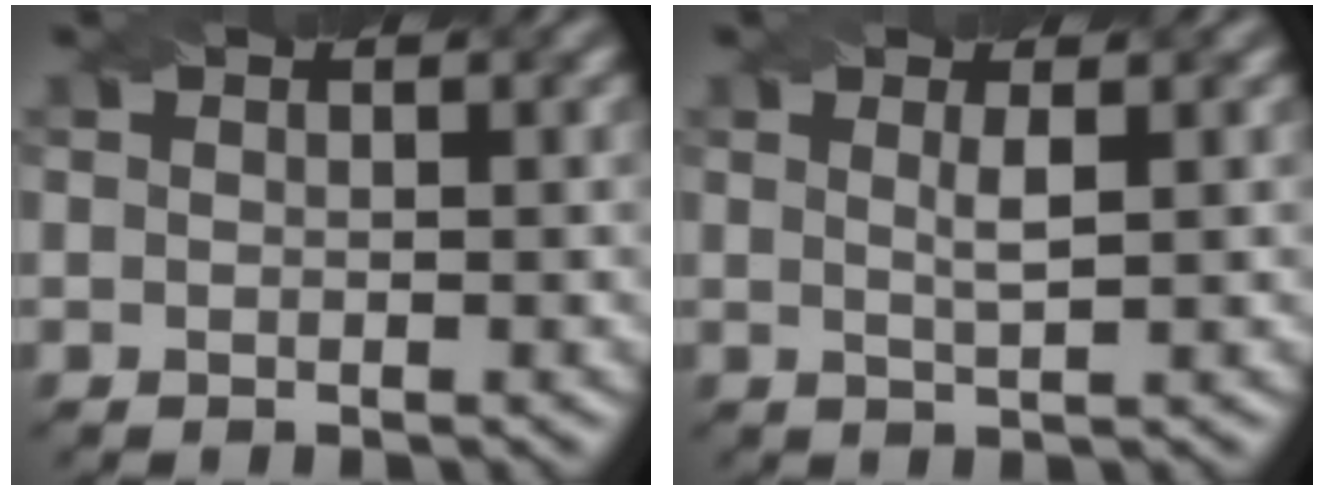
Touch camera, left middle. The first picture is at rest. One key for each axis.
{"total": 1.7, "fx": 0.4, "fy": 0.3, "fz": 1.6, "tx": -0.030, "ty": 0.000, "tz": 0.005}